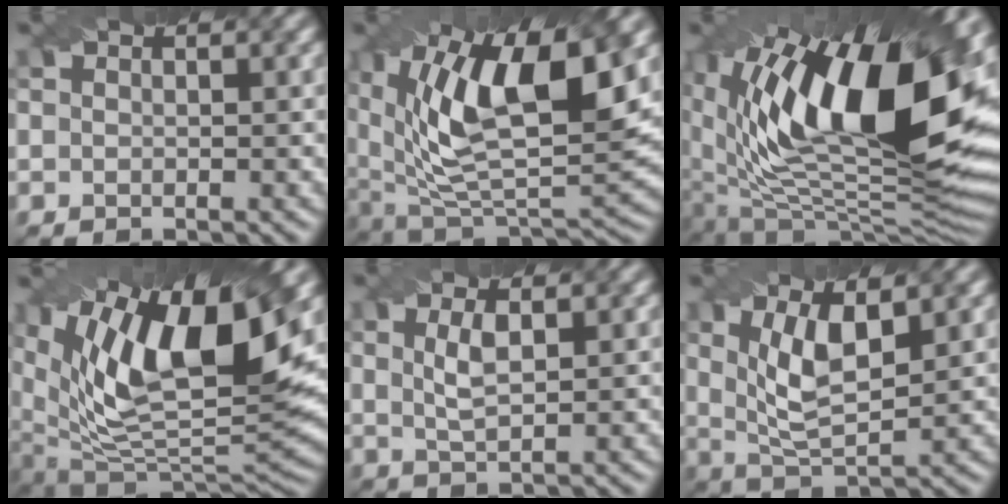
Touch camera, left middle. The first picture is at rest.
{"total": 14.6, "force": [5.3, 6.1, 12.2], "torque": [-0.218, 0.004, 0.088]}
{"total": 18.9, "force": [6.3, 9.4, 15.2], "torque": [-0.234, 0.005, 0.108]}
{"total": 14.9, "force": [6.7, 6.1, 11.8], "torque": [-0.224, 0.010, 0.114]}
{"total": 2.6, "force": [0.8, 0.8, 2.3], "torque": [-0.049, 0.000, 0.018]}
{"total": 5.7, "force": [1.6, 2.2, 5.0], "torque": [-0.104, -0.005, 0.035]}